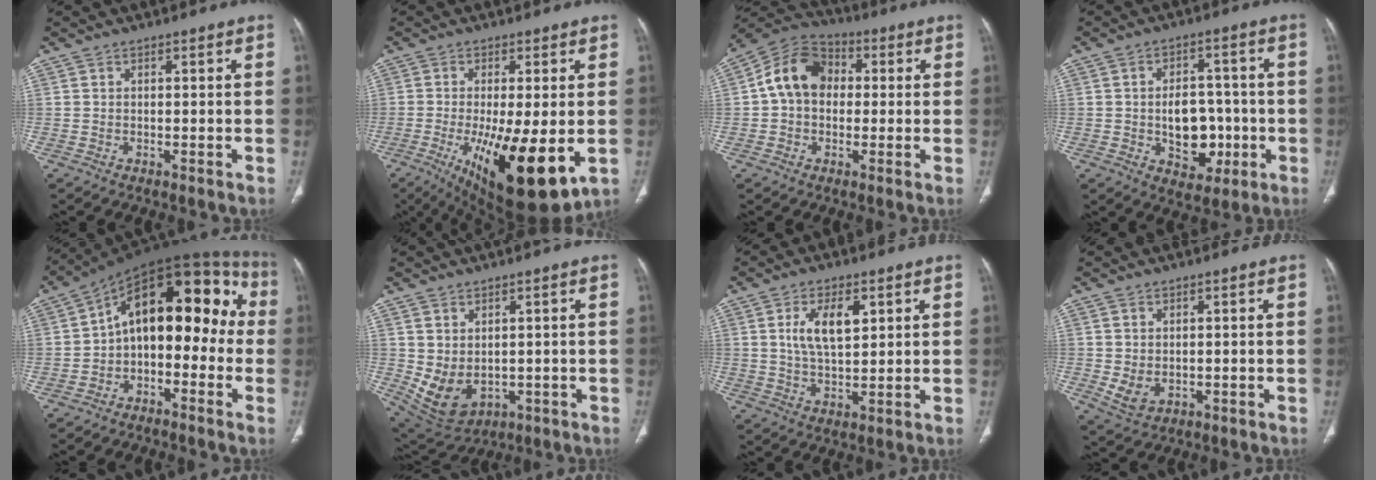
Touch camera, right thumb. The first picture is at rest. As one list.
[{"total": 17.9, "force": [-4.6, 5.5, 16.4], "torque": [-0.253, -0.032, -0.050]}, {"total": 11.5, "force": [1.0, 8.9, 7.2], "torque": [-0.110, 0.032, 0.004]}, {"total": 10.5, "force": [-1.8, 7.5, 7.2], "torque": [-0.065, 0.022, -0.012]}, {"total": 18.5, "force": [-0.7, 10.7, 15.1], "torque": [-0.172, 0.069, -0.026]}, {"total": 8.4, "force": [0.0, 5.8, 6.2], "torque": [-0.103, -0.004, 0.033]}, {"total": 7.8, "force": [2.7, 3.6, 6.4], "torque": [-0.110, -0.011, 0.055]}, {"total": 3.5, "force": [0.0, 2.6, 2.4], "torque": [-0.044, -0.006, 0.017]}]